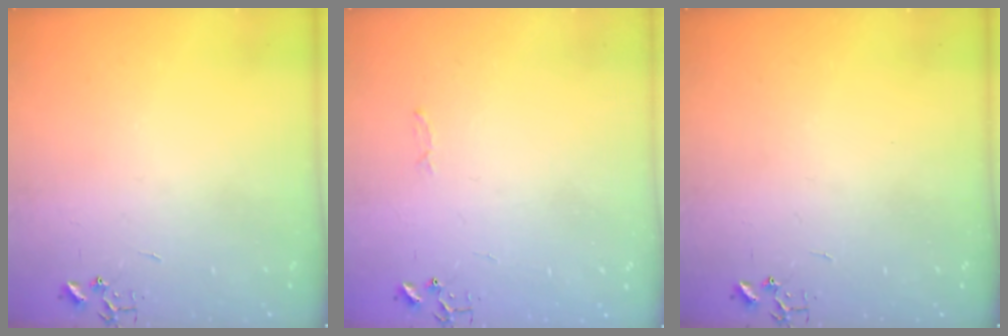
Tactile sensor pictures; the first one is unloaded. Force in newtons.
{"total": 2.8, "press": 2.8, "slide": 0.4}
{"total": 0.0}